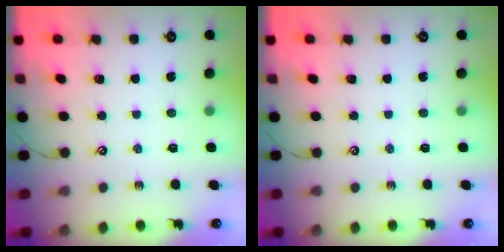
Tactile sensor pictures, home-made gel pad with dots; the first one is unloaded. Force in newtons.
{"total": 0.0}